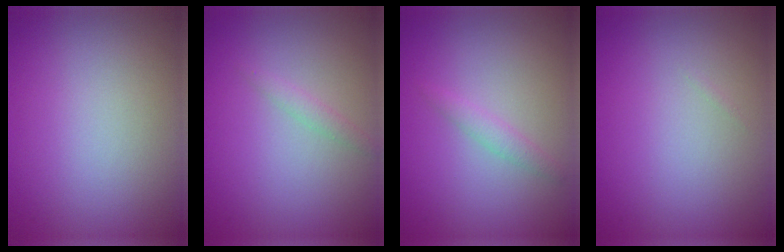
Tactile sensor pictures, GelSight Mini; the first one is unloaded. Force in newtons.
{"total": 1.0, "press": 1.0, "slide": 0.0}
{"total": 1.2, "press": 1.2, "slide": 0.0}
{"total": 0.0}